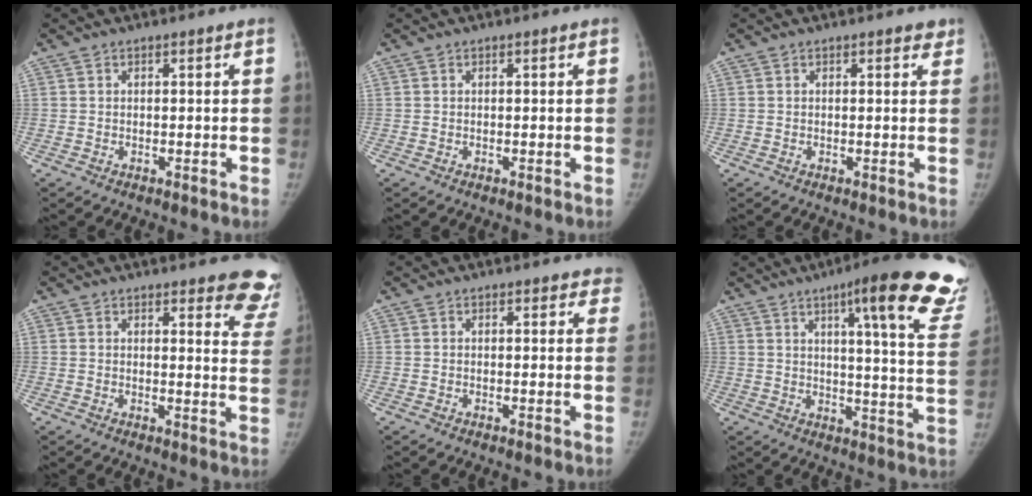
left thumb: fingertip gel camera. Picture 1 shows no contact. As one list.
[{"total": 0.0}, {"total": 1.2, "force": [0.9, 0.6, 0.6], "torque": [0.010, -0.003, 0.006]}, {"total": 9.8, "force": [8.9, 2.8, 3.2], "torque": [0.012, -0.062, 0.069]}, {"total": 3.0, "force": [2.5, 1.6, 0.4], "torque": [0.033, -0.008, 0.008]}, {"total": 24.1, "force": [15.6, 3.6, 18.0], "torque": [-0.200, -0.074, 0.189]}]